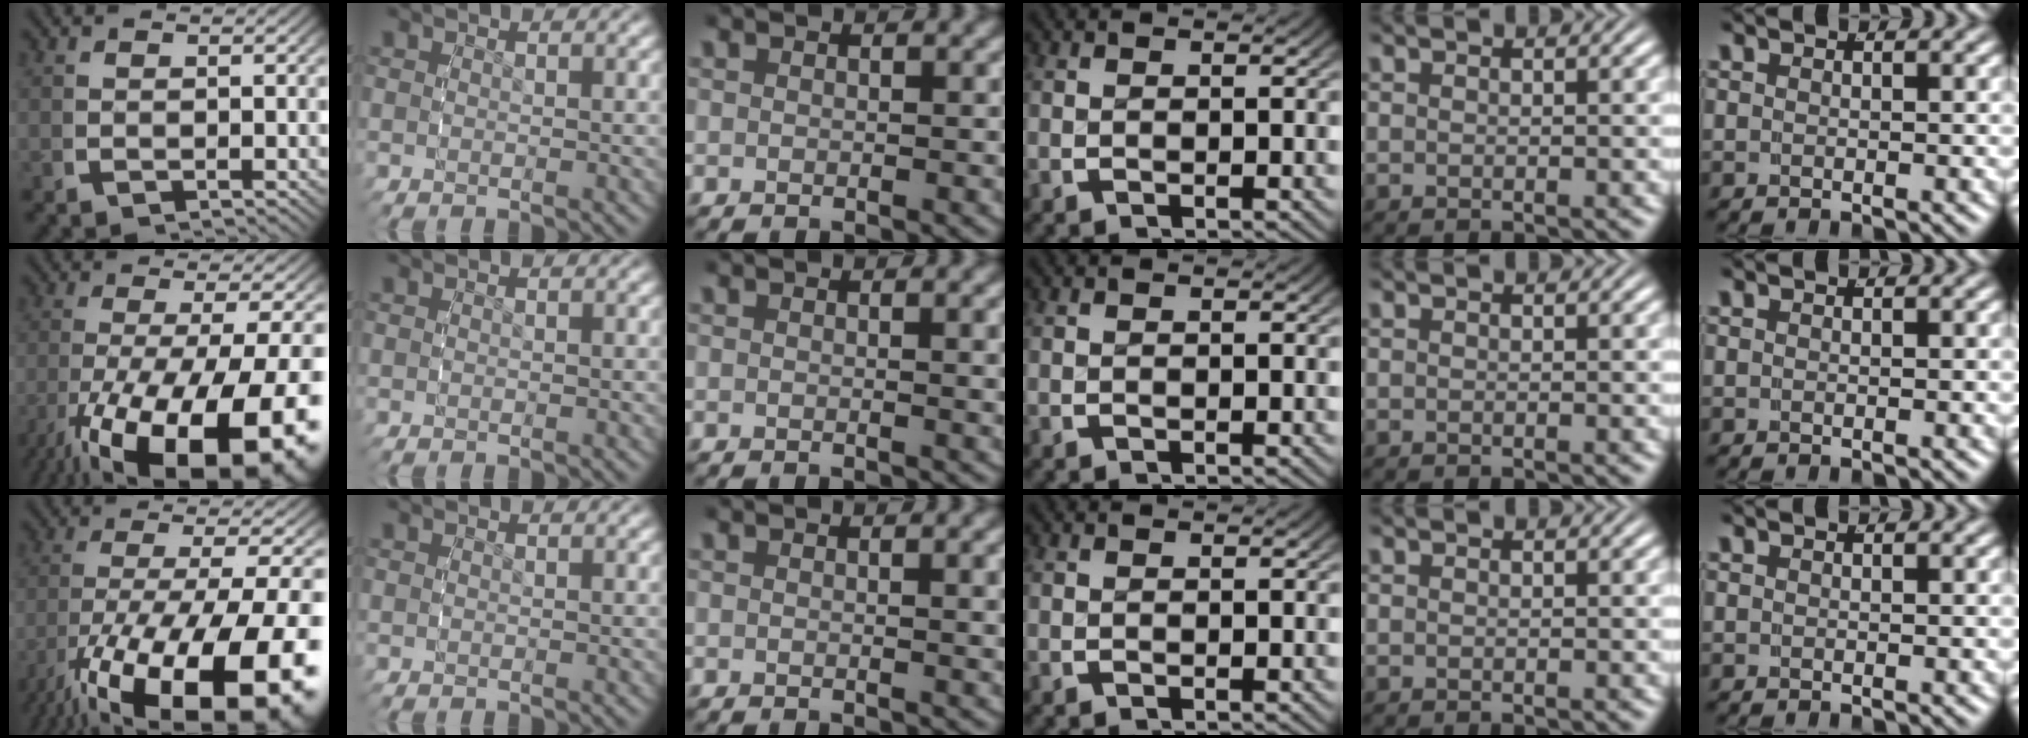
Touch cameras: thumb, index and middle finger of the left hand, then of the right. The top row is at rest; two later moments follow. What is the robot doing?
{"motion": "grasp_and_lifting", "object": "dispenser bottle"}